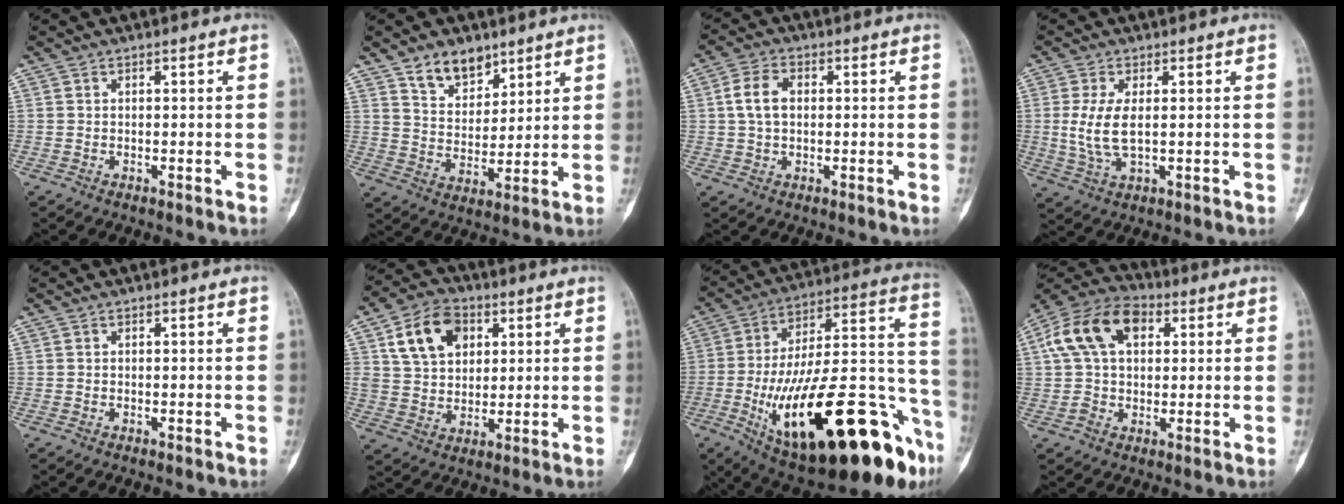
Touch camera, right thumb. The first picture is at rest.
{"total": 8.6, "force": [6.0, 5.0, 3.6], "torque": [-0.028, -0.043, 0.111]}
{"total": 6.0, "force": [0.8, 3.9, 4.4], "torque": [-0.088, 0.013, 0.011]}
{"total": 6.7, "force": [0.4, 2.8, 6.1], "torque": [-0.143, -0.008, 0.013]}
{"total": 0.0}
{"total": 12.5, "force": [4.7, 8.9, 7.4], "torque": [-0.104, -0.004, 0.084]}
{"total": 36.7, "force": [-15.6, 12.3, 30.8], "torque": [-0.422, 0.059, -0.231]}
{"total": 14.3, "force": [4.3, 9.6, 9.7], "torque": [-0.169, 0.025, 0.069]}